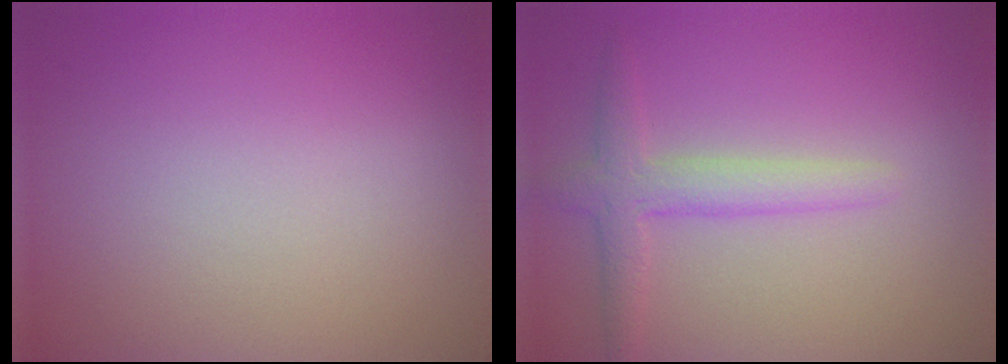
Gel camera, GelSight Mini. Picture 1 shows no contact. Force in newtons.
{"total": 2.8, "press": 2.8, "slide": 0.1}